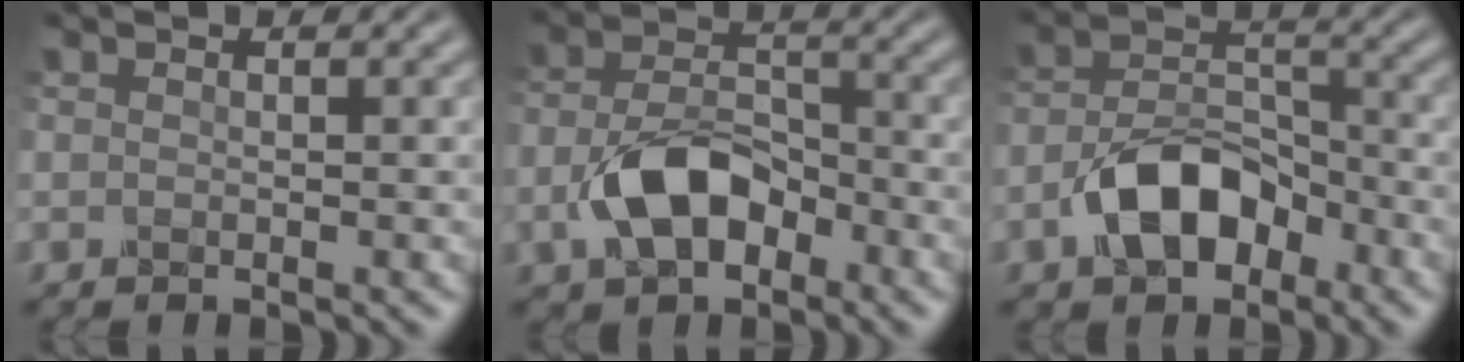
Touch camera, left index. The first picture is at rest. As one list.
[{"total": 5.5, "force": [-2.3, 3.4, 3.7], "torque": [-0.075, 0.008, -0.048]}, {"total": 5.7, "force": [-2.8, 3.5, 3.5], "torque": [-0.062, 0.010, -0.059]}]